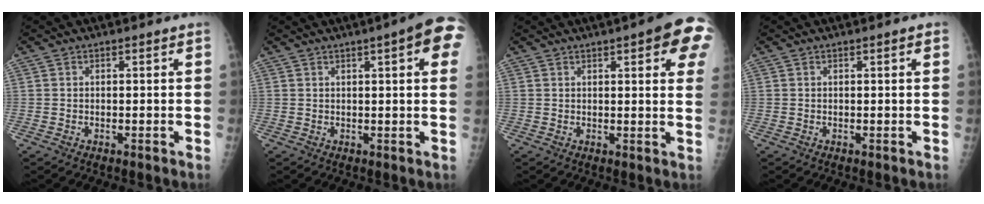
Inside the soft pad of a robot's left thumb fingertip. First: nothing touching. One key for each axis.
{"total": 9.8, "fx": 3.7, "fy": 1.8, "fz": 8.9, "tx": -0.094, "ty": 0.001, "tz": 0.036}
{"total": 11.5, "fx": 5.0, "fy": 2.8, "fz": 10.0, "tx": -0.097, "ty": -0.009, "tz": 0.051}
{"total": 0.8, "fx": 0.3, "fy": 0.1, "fz": 0.7, "tx": -0.012, "ty": 0.002, "tz": 0.003}